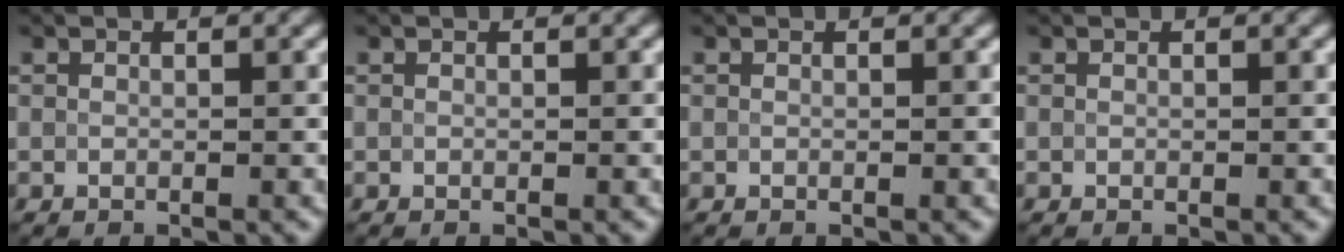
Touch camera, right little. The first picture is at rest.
{"total": 0.0}
{"total": 0.0}
{"total": 0.0}